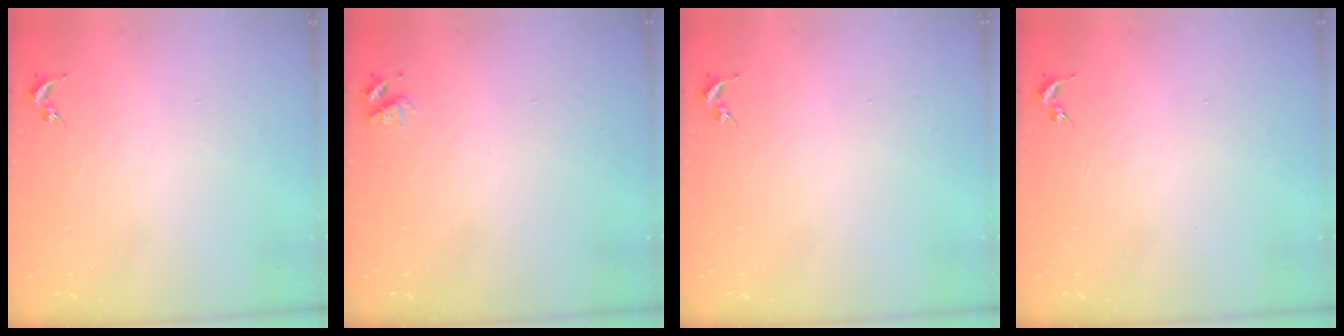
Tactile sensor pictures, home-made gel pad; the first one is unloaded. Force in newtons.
{"total": 4.7, "press": 4.7, "slide": 0.7}
{"total": 0.0}
{"total": 0.0}